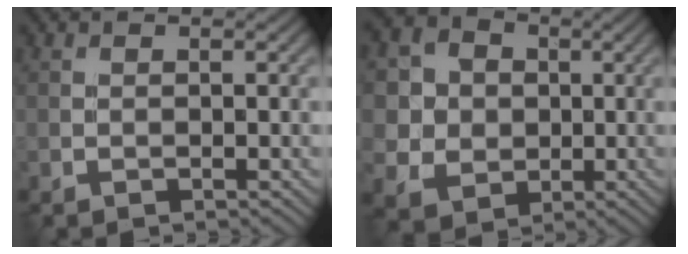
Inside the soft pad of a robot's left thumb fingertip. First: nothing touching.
{"total": 9.0, "force": [1.1, 8.2, 3.5], "torque": [-0.132, 0.006, 0.011]}